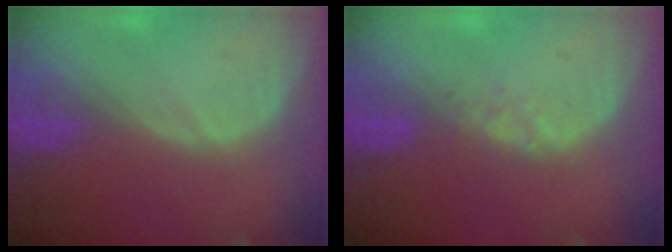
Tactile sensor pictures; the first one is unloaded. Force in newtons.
{"total": 1.4, "press": 1.4, "slide": 0.2}